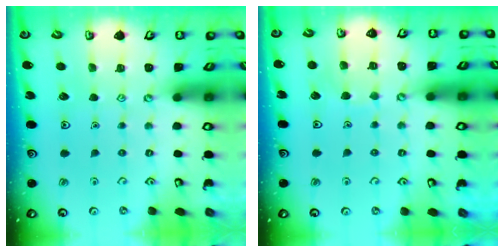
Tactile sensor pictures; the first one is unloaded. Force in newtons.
{"total": 5.3, "press": 5.3, "slide": 0.5}